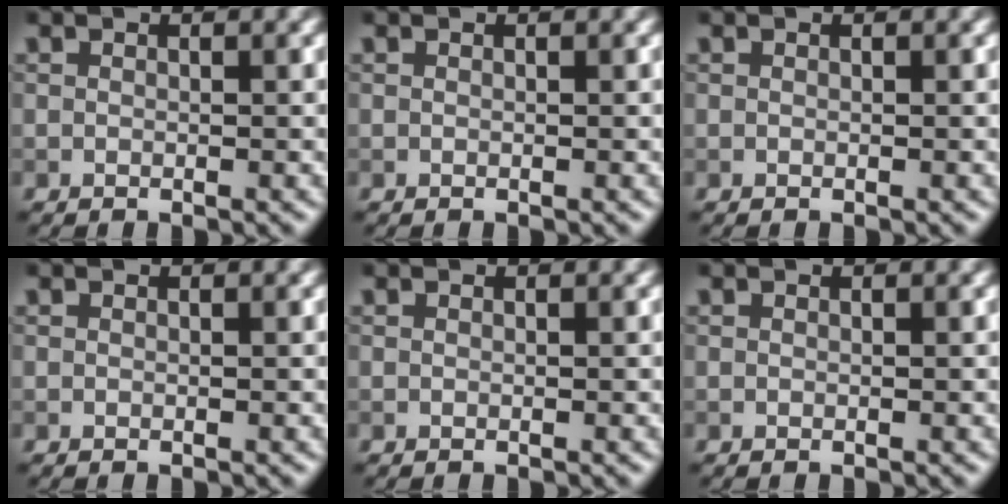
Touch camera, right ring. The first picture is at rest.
{"total": 0.0}
{"total": 0.0}
{"total": 0.0}
{"total": 0.0}
{"total": 0.0}